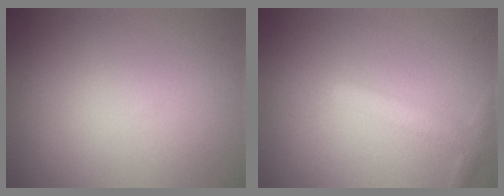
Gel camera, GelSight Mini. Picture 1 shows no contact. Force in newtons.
{"total": 2.1, "press": 2.1, "slide": 0.1}